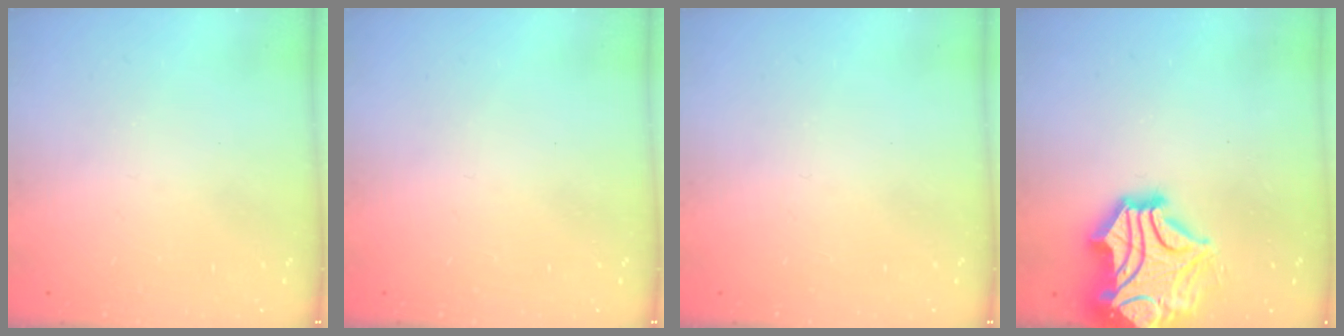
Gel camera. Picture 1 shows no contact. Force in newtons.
{"total": 0.0}
{"total": 0.0}
{"total": 10.0, "press": 9.8, "slide": 1.8}